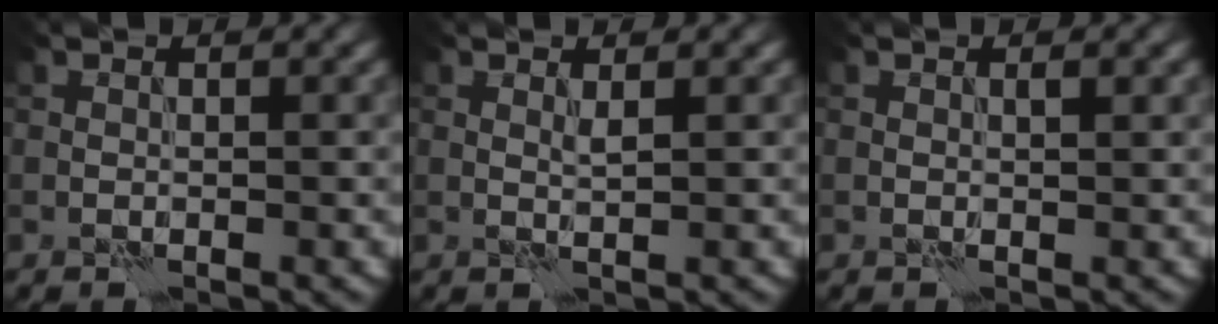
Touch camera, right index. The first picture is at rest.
{"total": 0.7, "force": [0.4, -0.1, 0.5], "torque": [-0.011, -0.001, 0.006]}
{"total": 0.8, "force": [0.3, 0.1, 0.7], "torque": [-0.009, 0.002, 0.004]}